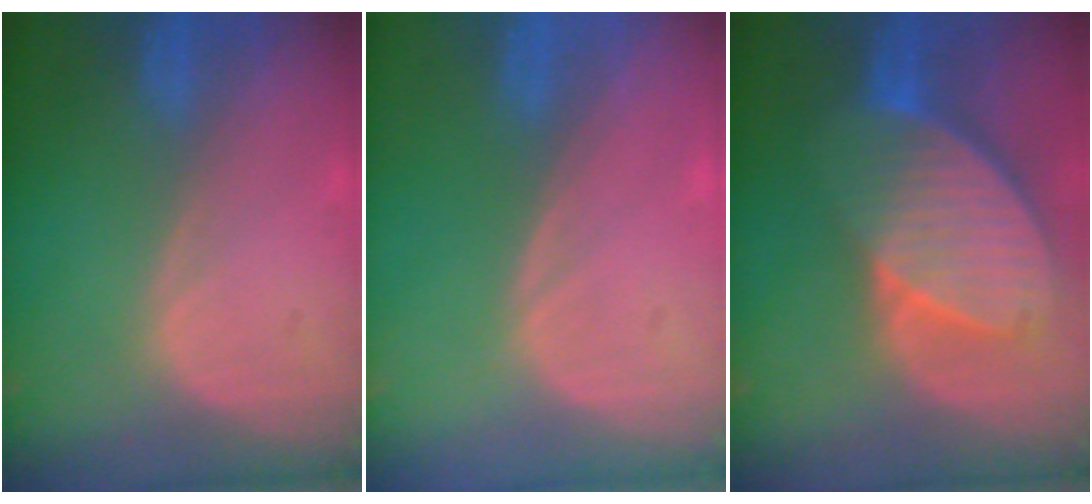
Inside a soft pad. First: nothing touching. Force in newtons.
{"total": 0.0}
{"total": 10.2, "press": 8.9, "slide": 5.0}